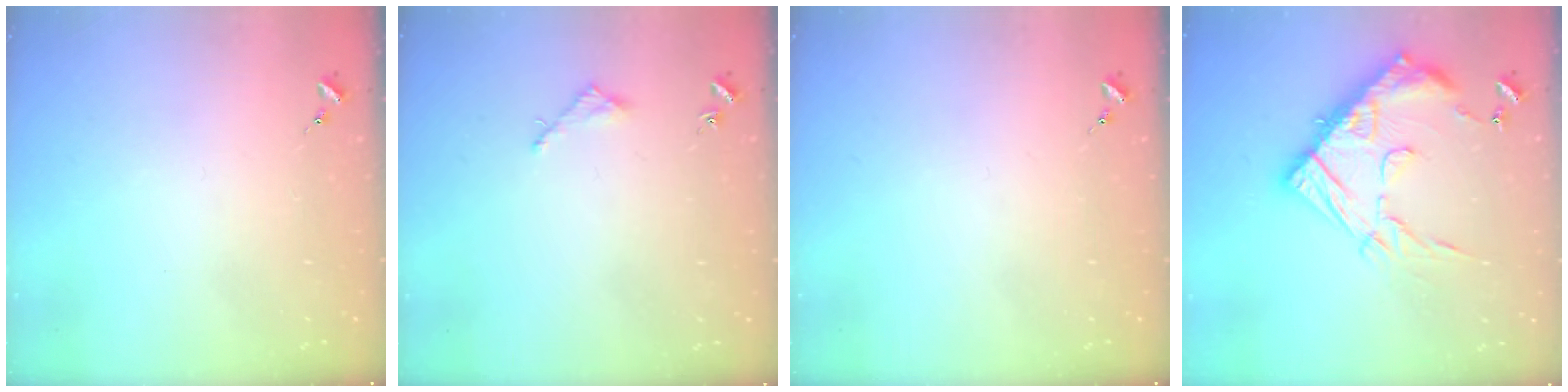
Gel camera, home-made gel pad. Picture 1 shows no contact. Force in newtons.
{"total": 2.0, "press": 2.0, "slide": 0.1}
{"total": 0.0}
{"total": 21.5, "press": 21.4, "slide": 2.1}